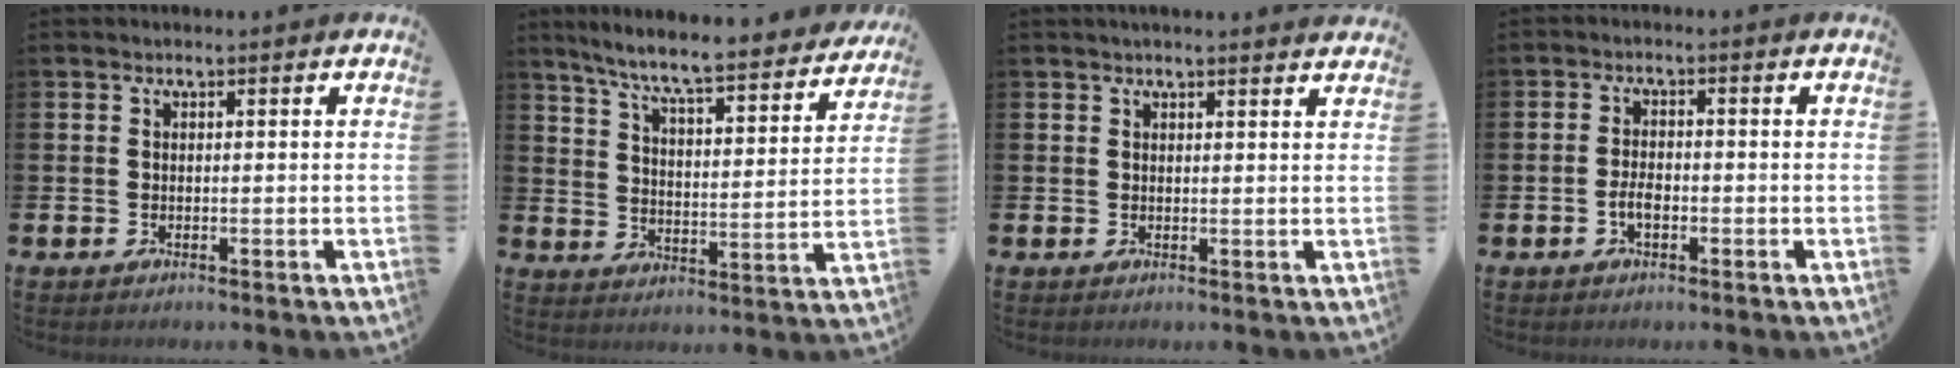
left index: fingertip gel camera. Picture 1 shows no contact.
{"total": 7.6, "force": [6.9, 0.3, 3.2], "torque": [-0.085, -0.055, 0.113]}
{"total": 1.5, "force": [1.5, -0.1, 0.2], "torque": [-0.005, -0.006, 0.027]}
{"total": 2.5, "force": [-0.9, 1.2, 2.0], "torque": [-0.037, 0.002, -0.017]}